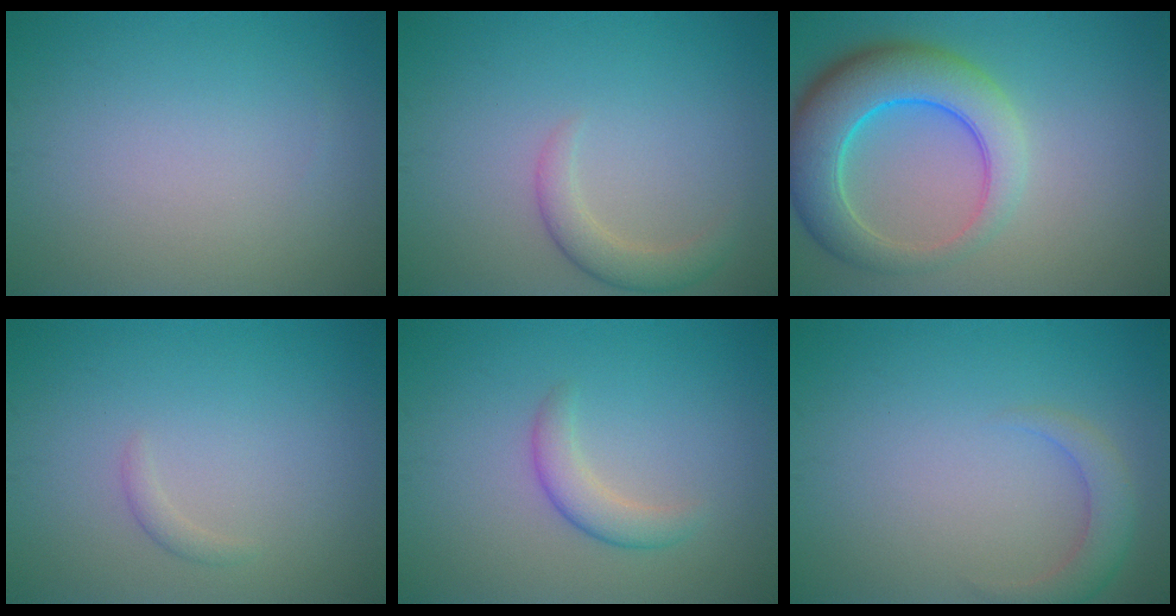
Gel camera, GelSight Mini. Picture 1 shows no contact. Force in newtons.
{"total": 2.4, "press": 2.4, "slide": 0.3}
{"total": 7.9, "press": 7.9, "slide": 0.3}
{"total": 0.8, "press": 0.8, "slide": 0.0}
{"total": 2.3, "press": 2.3, "slide": 0.1}
{"total": 2.4, "press": 2.4, "slide": 0.3}